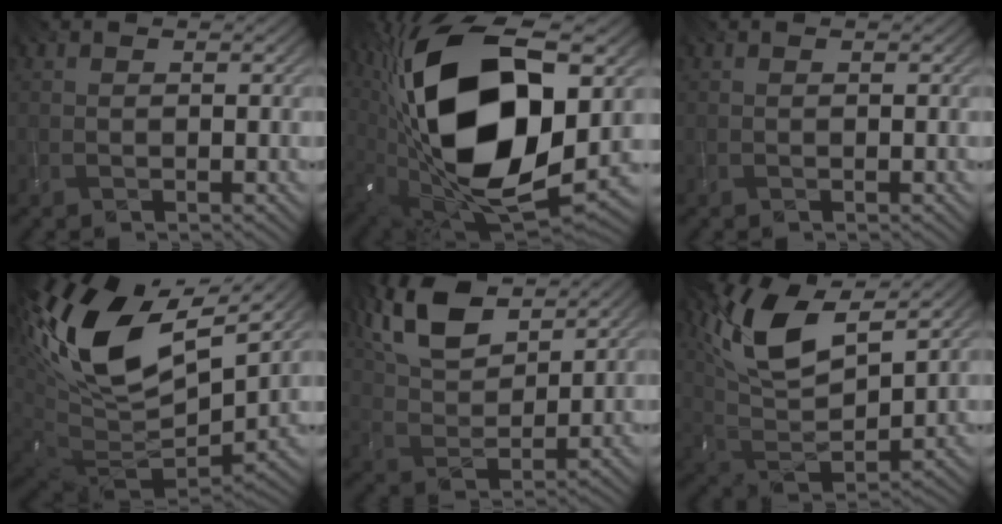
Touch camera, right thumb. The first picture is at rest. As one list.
[{"total": 20.6, "force": [2.1, 10.7, 17.4], "torque": [-0.357, -0.005, 0.040]}, {"total": 0.0}, {"total": 17.6, "force": [6.6, 8.9, 13.7], "torque": [-0.288, 0.011, 0.138]}, {"total": 10.5, "force": [6.4, 4.5, 7.0], "torque": [-0.172, 0.021, 0.129]}, {"total": 12.5, "force": [6.7, 4.3, 9.6], "torque": [-0.222, 0.016, 0.137]}]